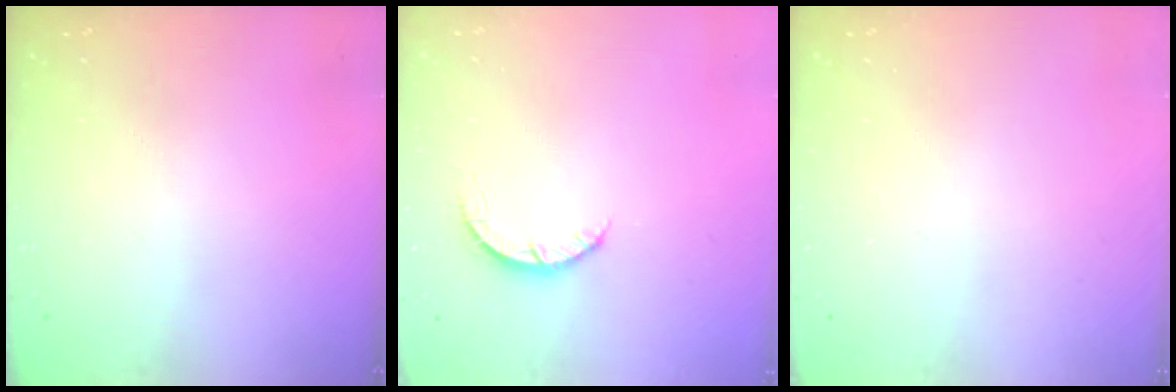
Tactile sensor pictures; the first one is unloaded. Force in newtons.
{"total": 2.7, "press": 2.7, "slide": 0.4}
{"total": 0.0}